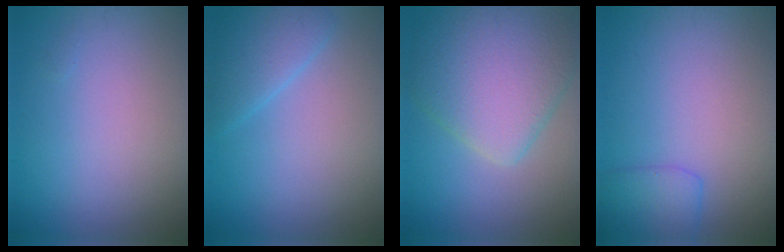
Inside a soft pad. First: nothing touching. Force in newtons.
{"total": 2.8, "press": 2.8, "slide": 0.1}
{"total": 7.4, "press": 7.4, "slide": 0.3}
{"total": 2.4, "press": 2.4, "slide": 0.1}